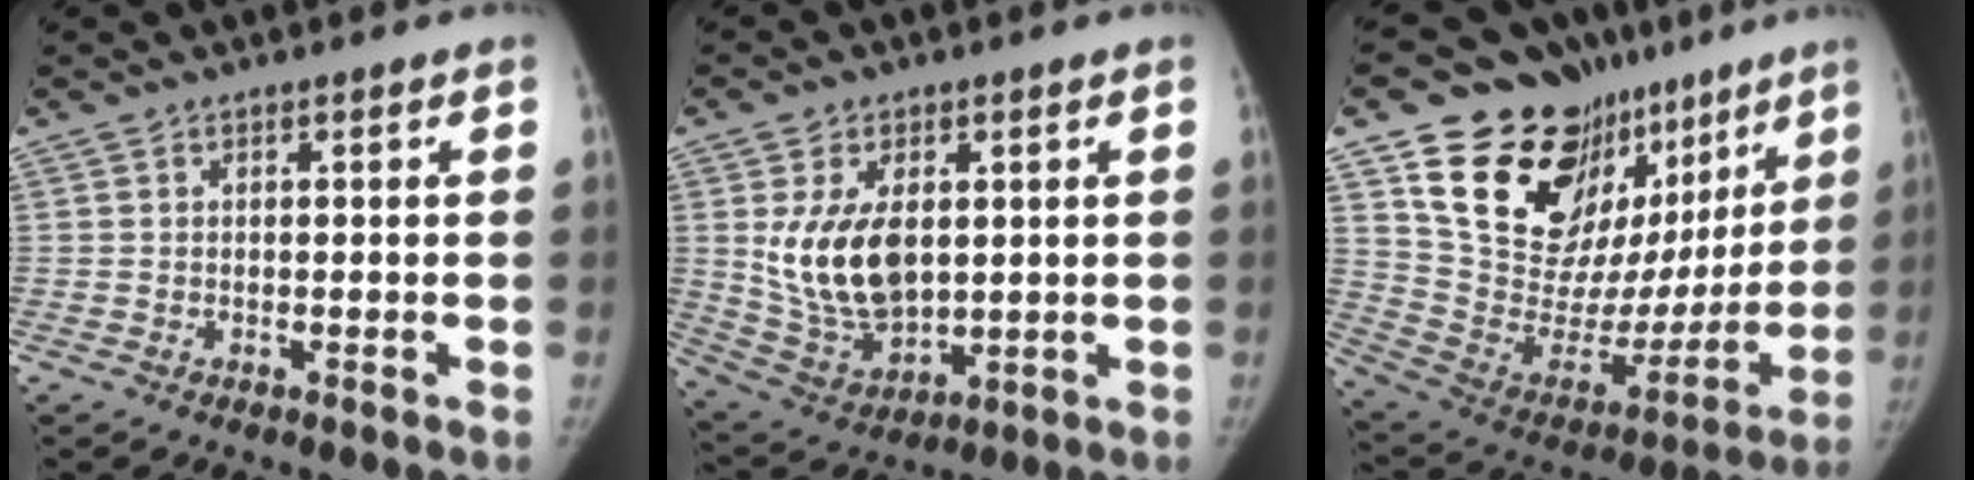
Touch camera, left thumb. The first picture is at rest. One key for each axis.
{"total": 13.6, "fx": 2.1, "fy": 8.3, "fz": 10.6, "tx": -0.172, "ty": -0.017, "tz": 0.056}
{"total": 30.6, "fx": 17.4, "fy": 18.1, "fz": 17.6, "tx": -0.227, "ty": -0.041, "tz": 0.291}